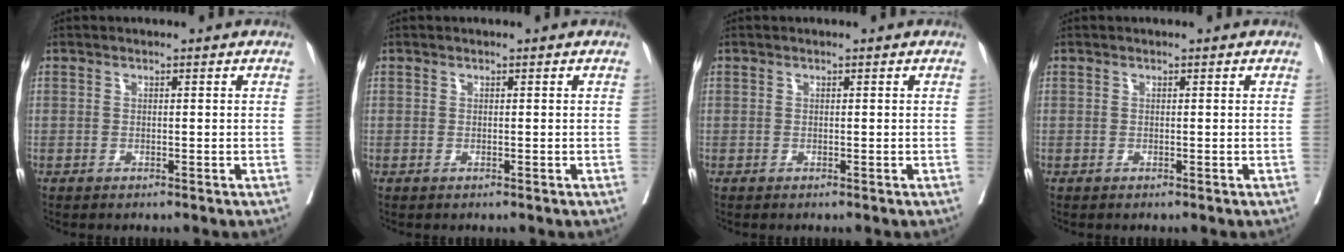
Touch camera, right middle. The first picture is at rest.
{"total": 0.0}
{"total": 0.0}
{"total": 0.0}